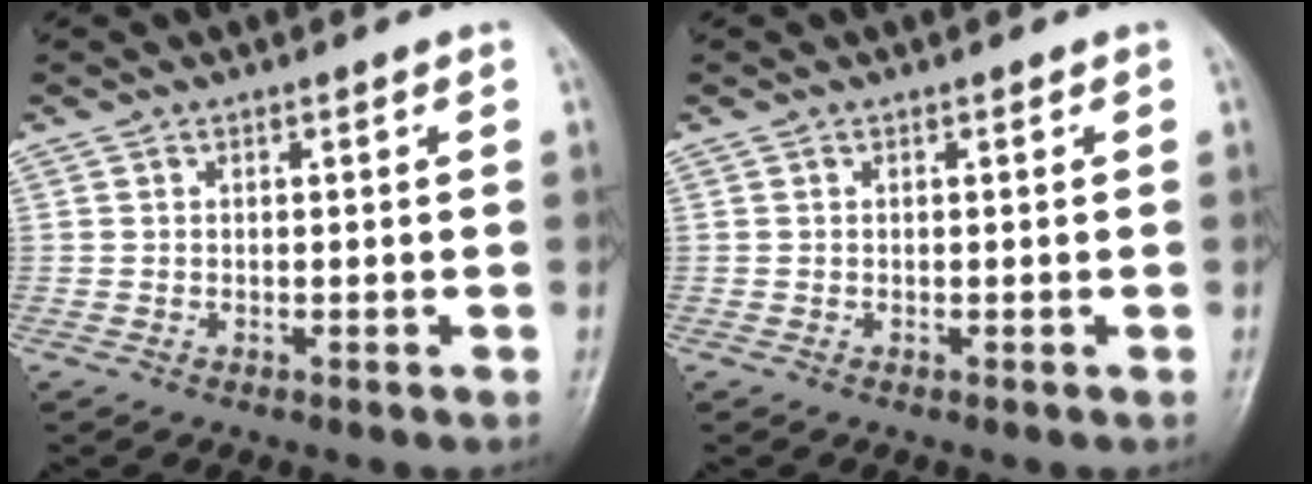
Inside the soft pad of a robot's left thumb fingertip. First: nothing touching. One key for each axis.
{"total": 0.0}